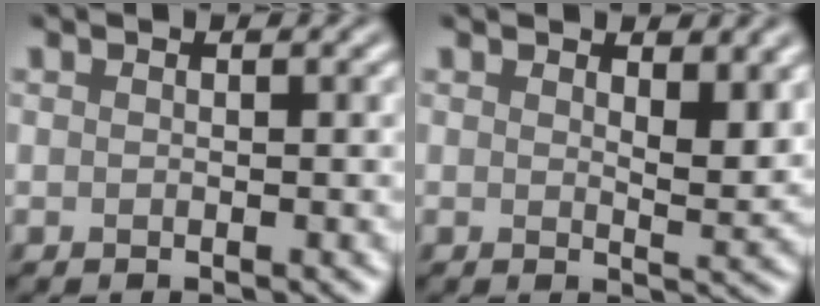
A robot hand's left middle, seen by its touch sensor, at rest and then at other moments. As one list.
[{"total": 3.2, "force": [1.7, 1.2, 2.4], "torque": [-0.033, -0.004, 0.029]}]